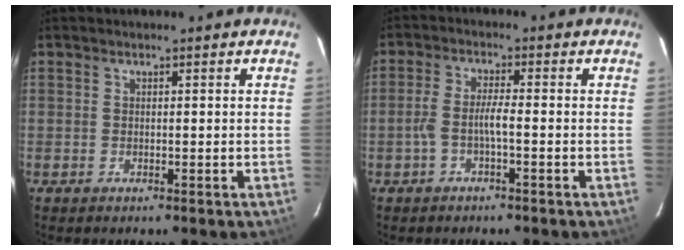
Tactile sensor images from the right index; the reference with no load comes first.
{"total": 3.6, "force": [-1.5, 0.2, 3.2], "torque": [-0.076, 0.007, -0.029]}